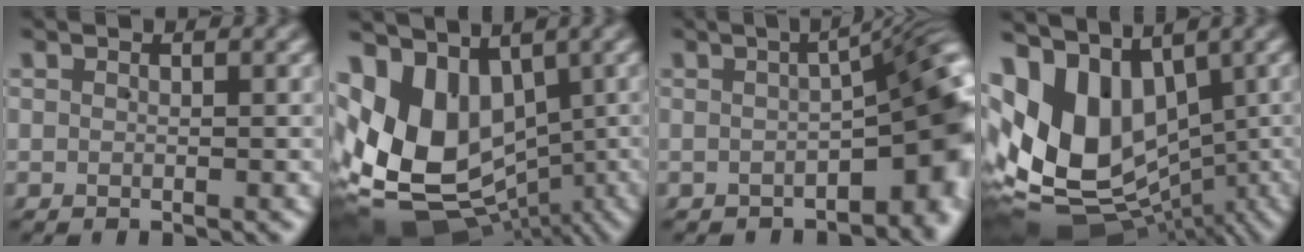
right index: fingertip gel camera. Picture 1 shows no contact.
{"total": 17.6, "force": [-3.5, 13.1, 11.2], "torque": [-0.259, -0.068, -0.028]}
{"total": 9.6, "force": [-2.0, 4.1, 8.4], "torque": [-0.065, 0.012, -0.031]}
{"total": 19.6, "force": [-2.8, 15.0, 12.3], "torque": [-0.279, -0.062, -0.023]}